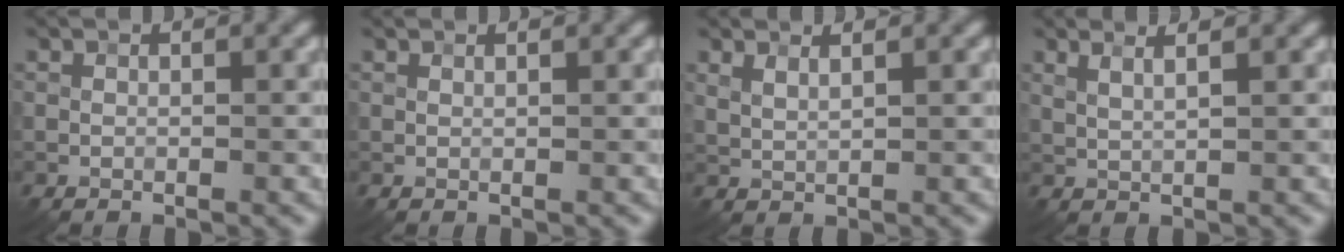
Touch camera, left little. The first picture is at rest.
{"total": 0.6, "force": [0.6, 0.0, 0.3], "torque": [-0.006, -0.003, 0.004]}
{"total": 1.6, "force": [1.1, 0.4, 1.0], "torque": [-0.024, -0.003, 0.023]}
{"total": 3.0, "force": [1.8, 1.0, 2.1], "torque": [-0.020, 0.008, 0.012]}